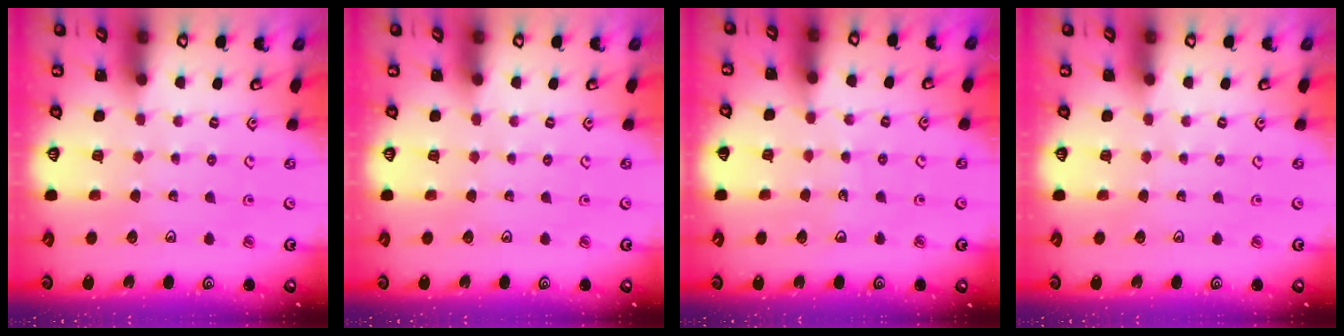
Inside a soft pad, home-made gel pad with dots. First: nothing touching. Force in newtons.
{"total": 0.0}
{"total": 2.5, "press": 2.5, "slide": 0.2}
{"total": 0.0}